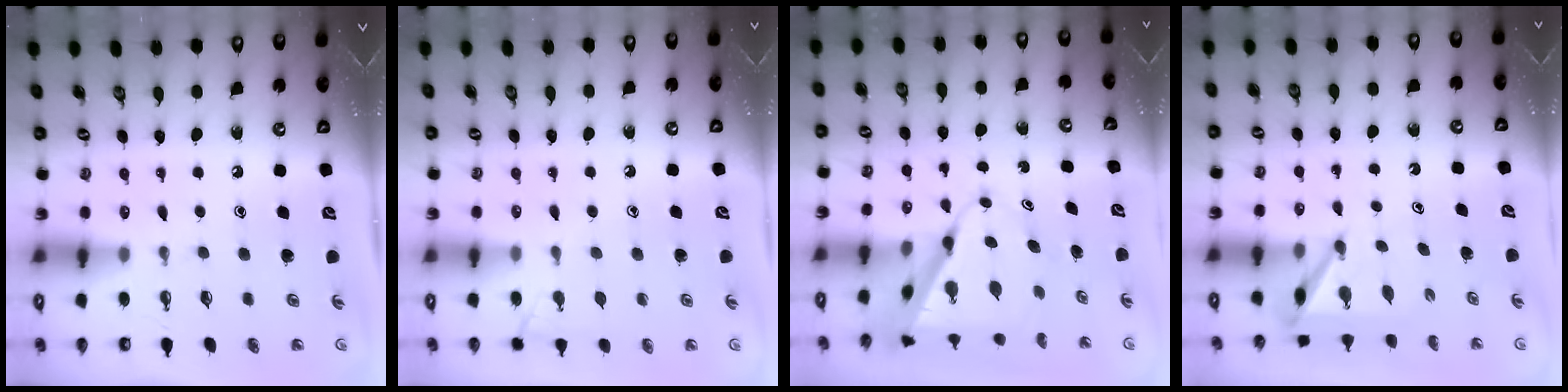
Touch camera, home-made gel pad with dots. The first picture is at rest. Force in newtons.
{"total": 4.9, "press": 4.9, "slide": 0.4}
{"total": 9.4, "press": 9.4, "slide": 0.8}
{"total": 5.7, "press": 5.7, "slide": 0.2}